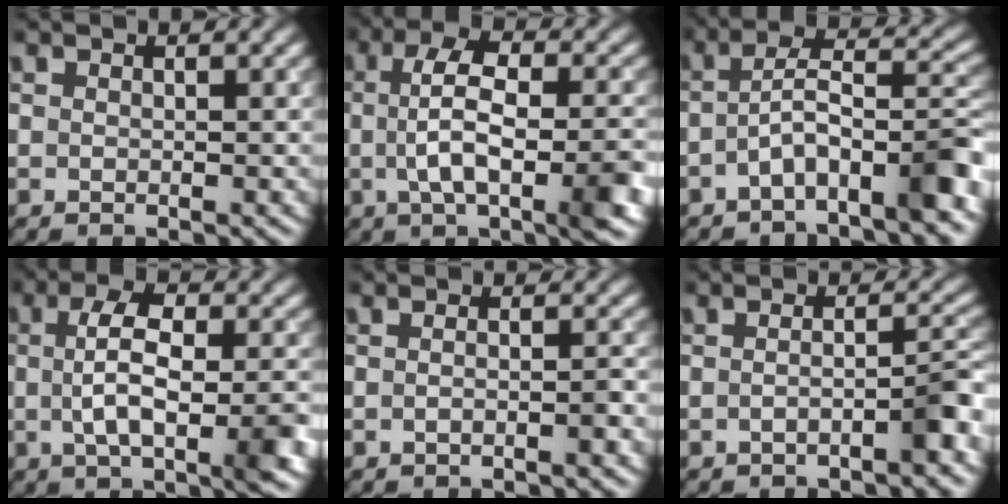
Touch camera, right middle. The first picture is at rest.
{"total": 8.0, "force": [-0.6, 2.7, 7.4], "torque": [-0.121, 0.005, -0.013]}
{"total": 6.5, "force": [-2.9, 2.1, 5.4], "torque": [-0.086, 0.023, -0.054]}
{"total": 7.2, "force": [-0.4, 2.7, 6.7], "torque": [-0.105, 0.003, -0.009]}
{"total": 1.5, "force": [-0.6, 0.4, 1.3], "torque": [-0.015, 0.002, -0.014]}
{"total": 2.9, "force": [-1.3, 0.7, 2.5], "torque": [-0.035, 0.011, -0.027]}